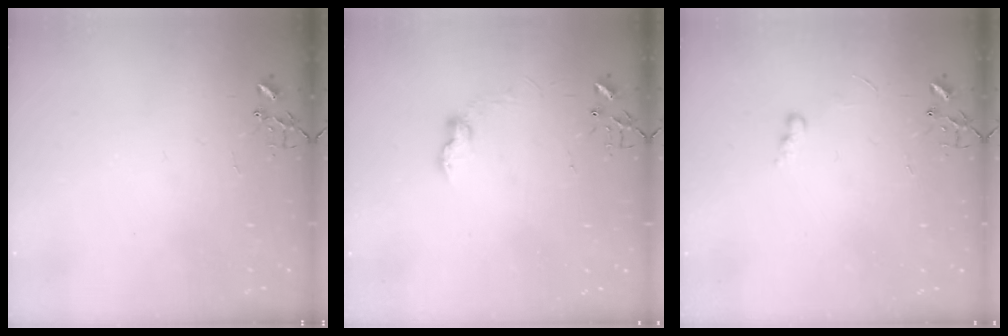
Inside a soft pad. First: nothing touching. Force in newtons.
{"total": 7.8, "press": 7.8, "slide": 0.8}
{"total": 5.6, "press": 5.6, "slide": 0.7}